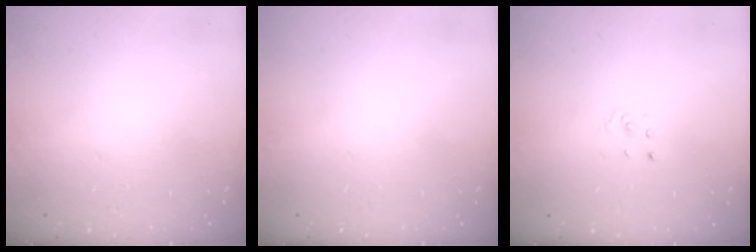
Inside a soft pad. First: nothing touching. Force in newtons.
{"total": 0.0}
{"total": 0.9, "press": 0.9, "slide": 0.1}